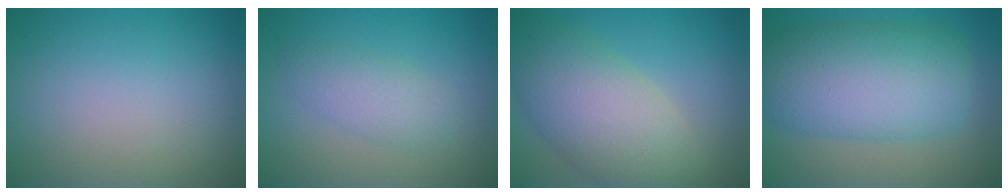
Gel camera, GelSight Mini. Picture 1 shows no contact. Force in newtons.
{"total": 2.8, "press": 2.8, "slide": 0.1}
{"total": 8.3, "press": 8.2, "slide": 0.8}
{"total": 10.1, "press": 10.1, "slide": 0.1}